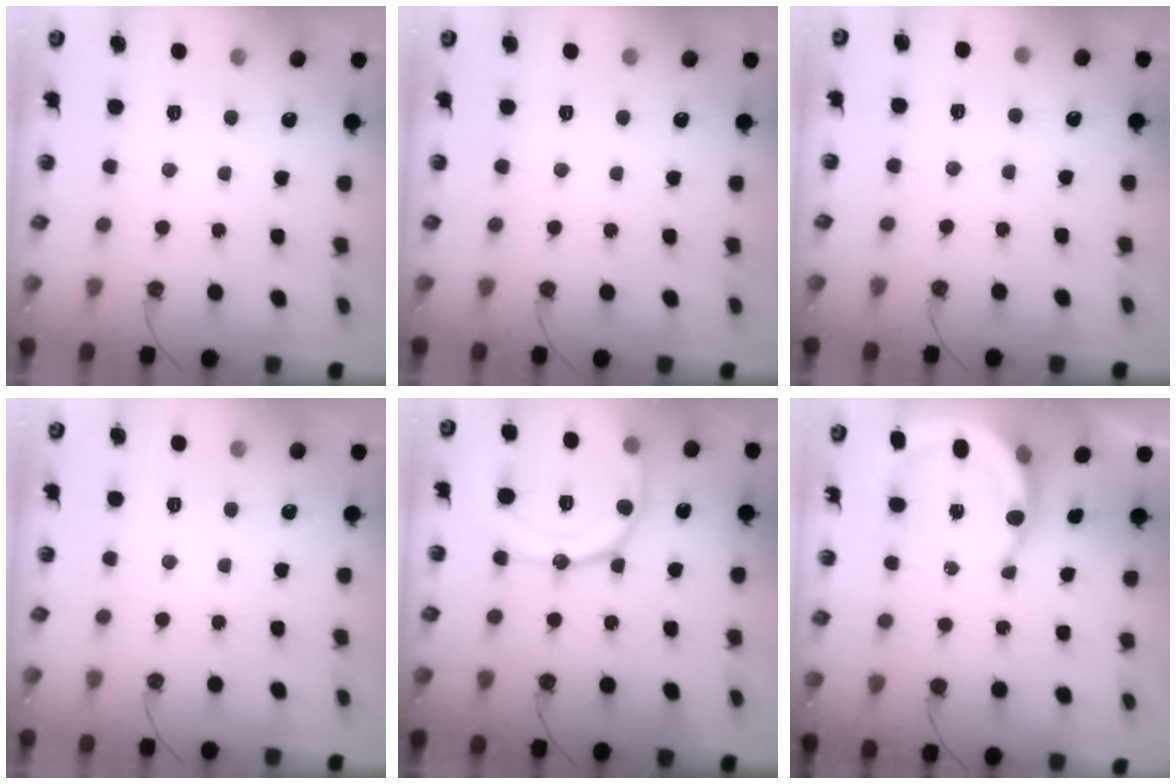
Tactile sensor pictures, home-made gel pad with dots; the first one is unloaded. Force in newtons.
{"total": 0.0}
{"total": 3.0, "press": 2.9, "slide": 0.3}
{"total": 0.0}
{"total": 16.6, "press": 16.6, "slide": 1.8}
{"total": 9.3, "press": 9.1, "slide": 2.2}